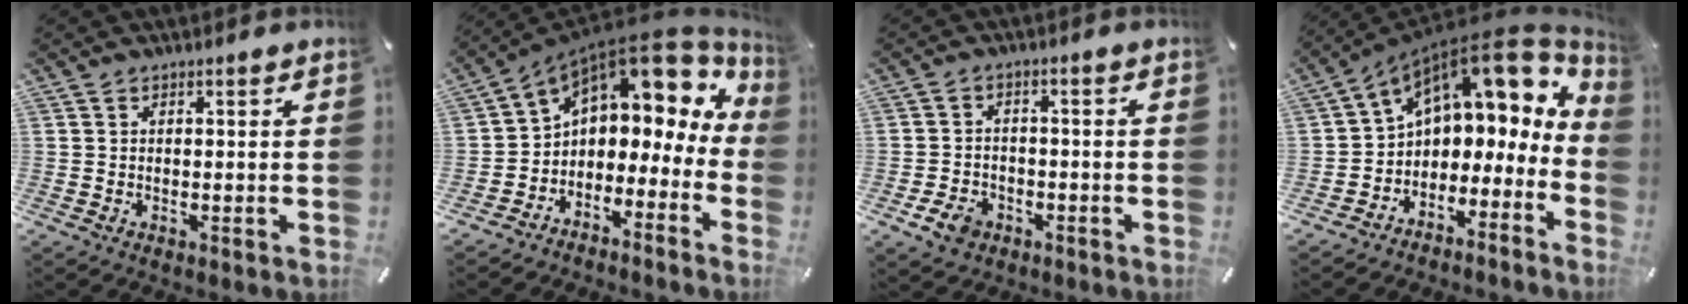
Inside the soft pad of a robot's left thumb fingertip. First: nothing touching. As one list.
[{"total": 8.7, "force": [4.0, 6.0, 4.9], "torque": [-0.081, -0.046, 0.062]}, {"total": 5.4, "force": [-2.8, 4.0, 2.2], "torque": [-0.036, 0.011, -0.054]}, {"total": 11.7, "force": [6.1, 7.8, 6.2], "torque": [-0.100, -0.057, 0.102]}]